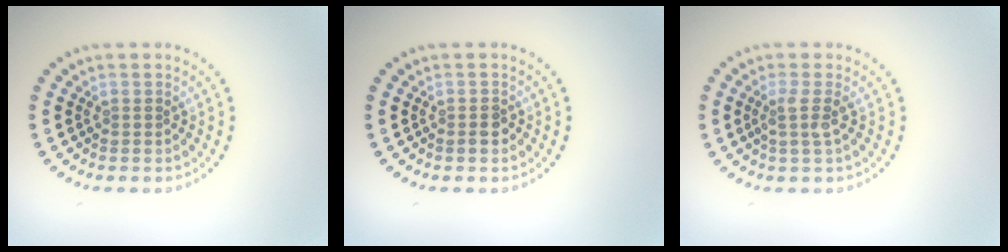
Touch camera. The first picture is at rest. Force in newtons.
{"total": 1.2, "press": 1.1, "slide": 0.4}
{"total": 1.8, "press": 1.3, "slide": 1.3}